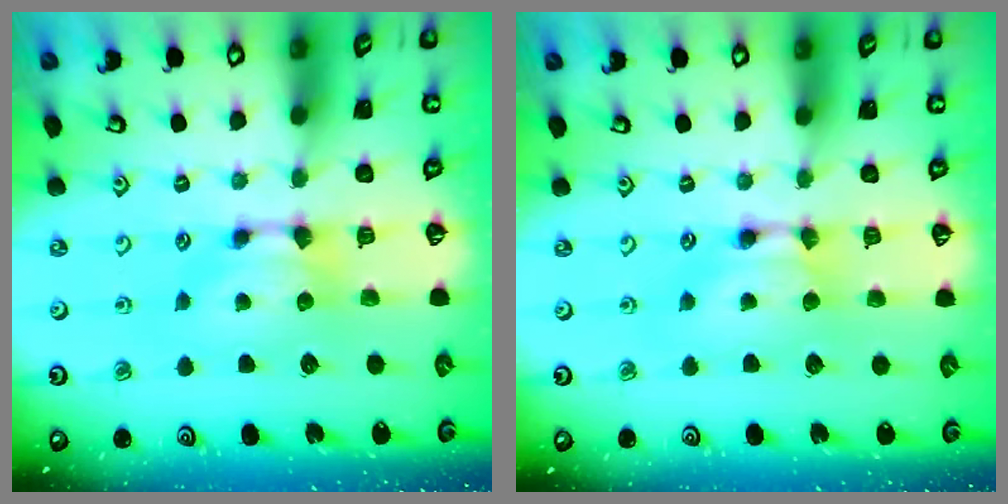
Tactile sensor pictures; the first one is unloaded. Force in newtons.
{"total": 1.7, "press": 1.7, "slide": 0.1}